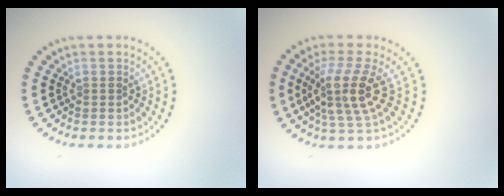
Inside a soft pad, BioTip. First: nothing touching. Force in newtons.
{"total": 4.1, "press": 3.0, "slide": 2.8}